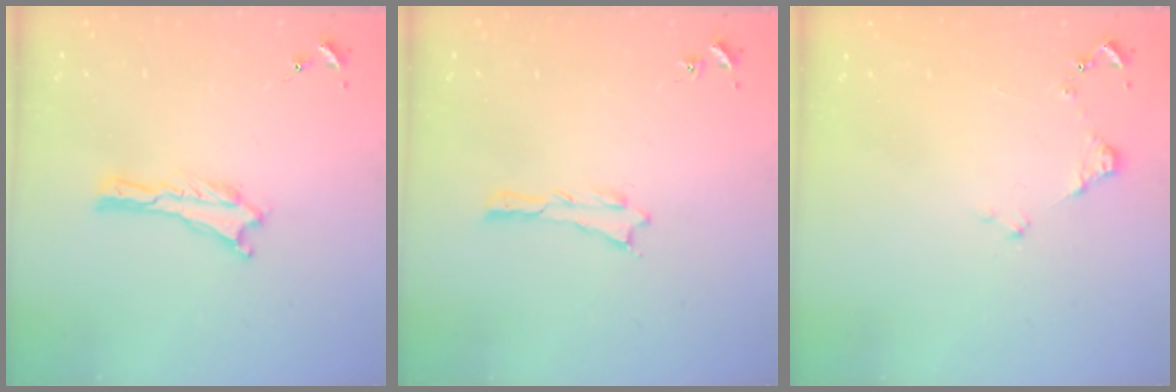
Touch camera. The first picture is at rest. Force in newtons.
{"total": 0.0}
{"total": 1.2, "press": 1.2, "slide": 0.2}